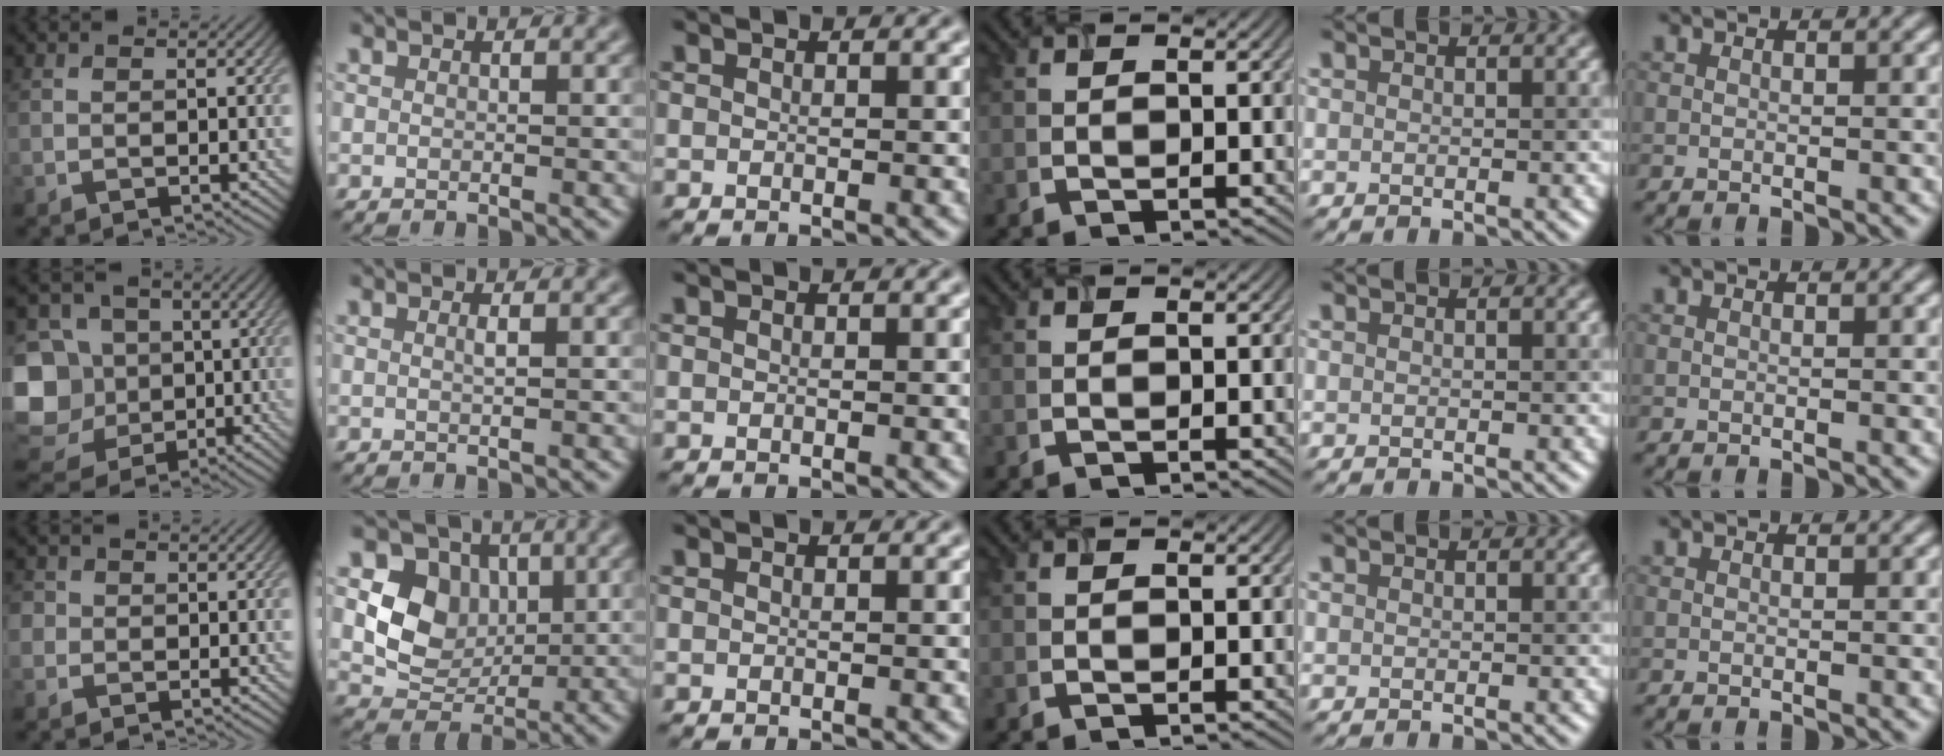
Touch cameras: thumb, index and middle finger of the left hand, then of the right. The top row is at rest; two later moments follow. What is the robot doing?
{"motion": "close", "object": "airpods case & airpods"}